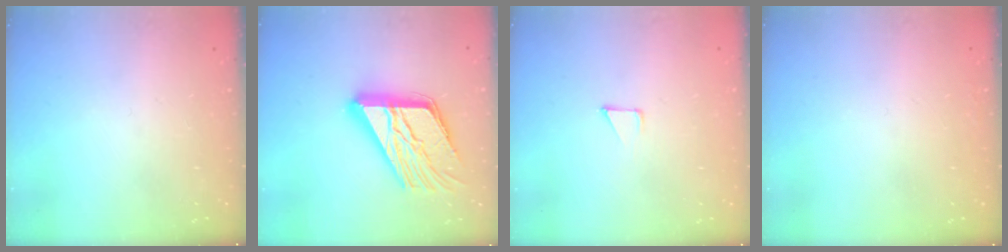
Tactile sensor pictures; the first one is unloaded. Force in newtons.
{"total": 22.8, "press": 22.7, "slide": 2.2}
{"total": 3.4, "press": 3.4, "slide": 0.3}
{"total": 1.6, "press": 1.5, "slide": 0.1}